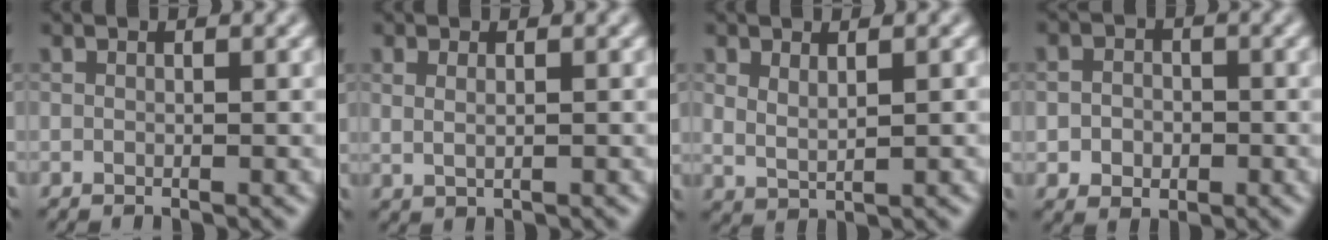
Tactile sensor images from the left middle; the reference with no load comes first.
{"total": 1.2, "force": [0.4, 0.5, 1.0], "torque": [-0.019, -0.007, 0.014]}
{"total": 1.7, "force": [1.0, 0.7, 1.3], "torque": [-0.029, -0.007, 0.023]}
{"total": 2.8, "force": [-0.5, 2.3, 1.5], "torque": [-0.016, -0.005, -0.016]}